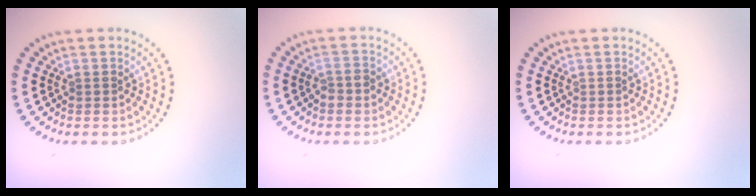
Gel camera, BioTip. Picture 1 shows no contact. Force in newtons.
{"total": 1.5, "press": 1.4, "slide": 0.6}
{"total": 0.0}